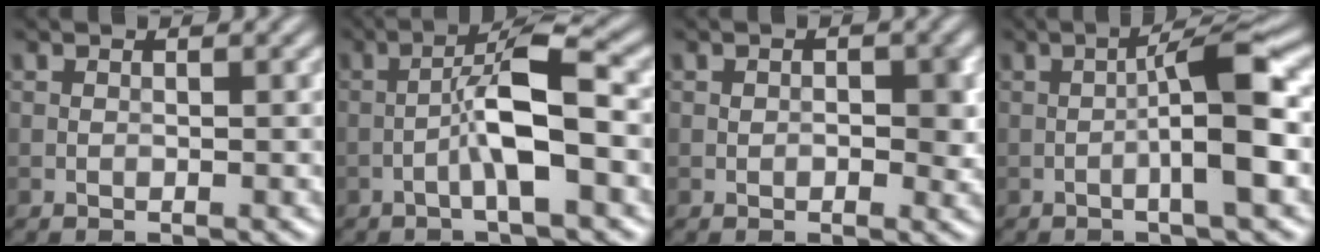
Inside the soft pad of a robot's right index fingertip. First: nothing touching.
{"total": 5.6, "force": [-1.6, 0.9, 5.3], "torque": [-0.098, 0.021, -0.036]}
{"total": 2.3, "force": [0.0, 1.4, 1.9], "torque": [-0.021, -0.001, -0.002]}
{"total": 5.4, "force": [-0.9, 0.5, 5.3], "torque": [-0.085, 0.017, -0.023]}